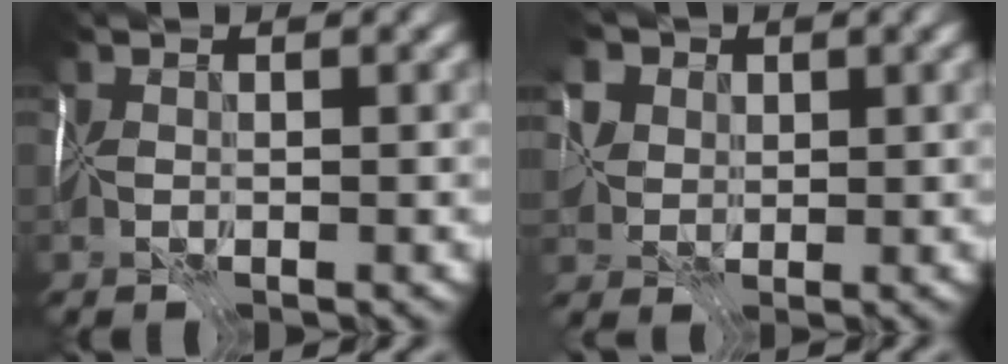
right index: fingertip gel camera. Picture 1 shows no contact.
{"total": 8.4, "force": [4.1, 6.1, 4.0], "torque": [-0.069, 0.022, 0.056]}